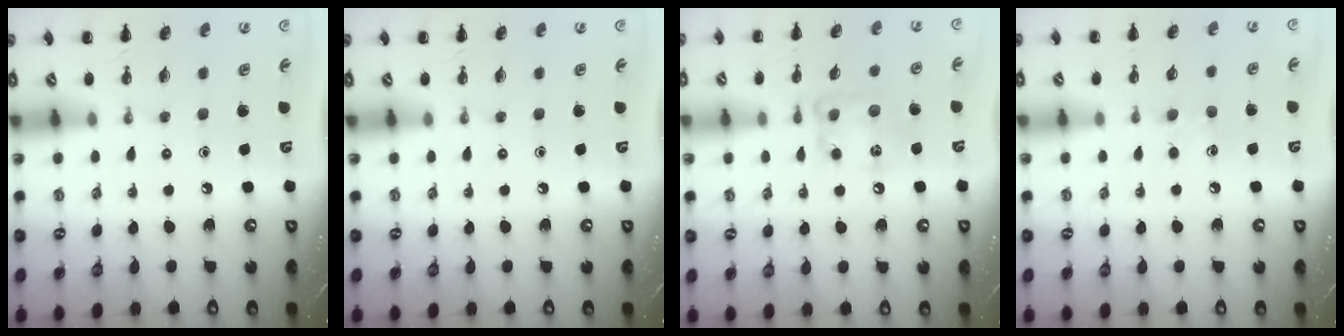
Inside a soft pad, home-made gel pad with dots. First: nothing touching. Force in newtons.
{"total": 0.0}
{"total": 12.4, "press": 12.4, "slide": 1.2}
{"total": 4.8, "press": 4.7, "slide": 1.2}